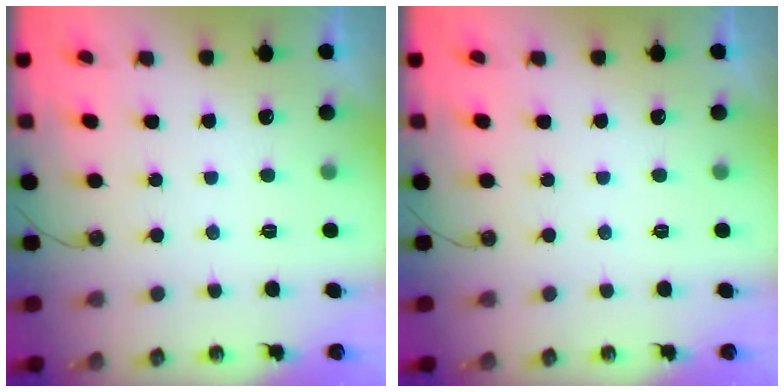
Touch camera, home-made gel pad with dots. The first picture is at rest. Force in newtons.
{"total": 0.0}